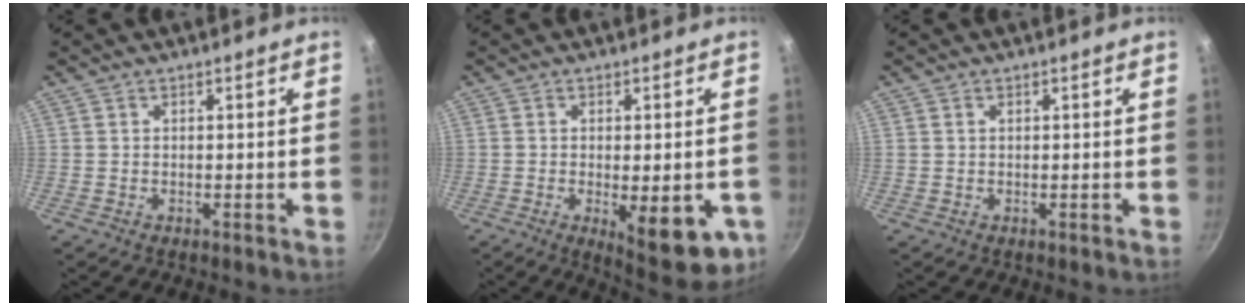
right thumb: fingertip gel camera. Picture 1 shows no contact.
{"total": 13.5, "force": [-4.0, 4.7, 12.0], "torque": [-0.135, -0.007, -0.041]}
{"total": 0.5, "force": [0.2, 0.4, 0.3], "torque": [-0.004, 0.002, 0.004]}